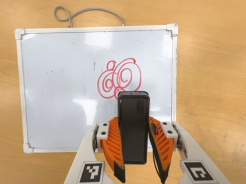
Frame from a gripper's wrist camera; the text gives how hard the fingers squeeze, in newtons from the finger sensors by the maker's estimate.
{"total": 6.0, "left": 4.0, "right": 8.0}